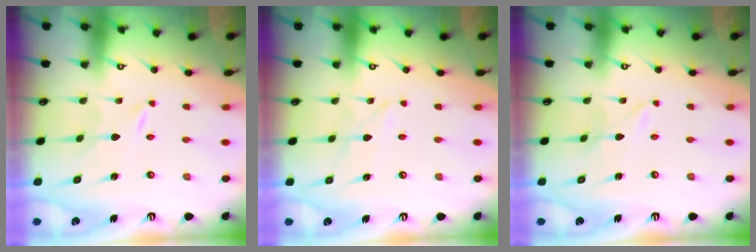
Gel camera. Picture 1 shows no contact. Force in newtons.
{"total": 2.4, "press": 2.4, "slide": 0.3}
{"total": 1.4, "press": 1.4, "slide": 0.2}